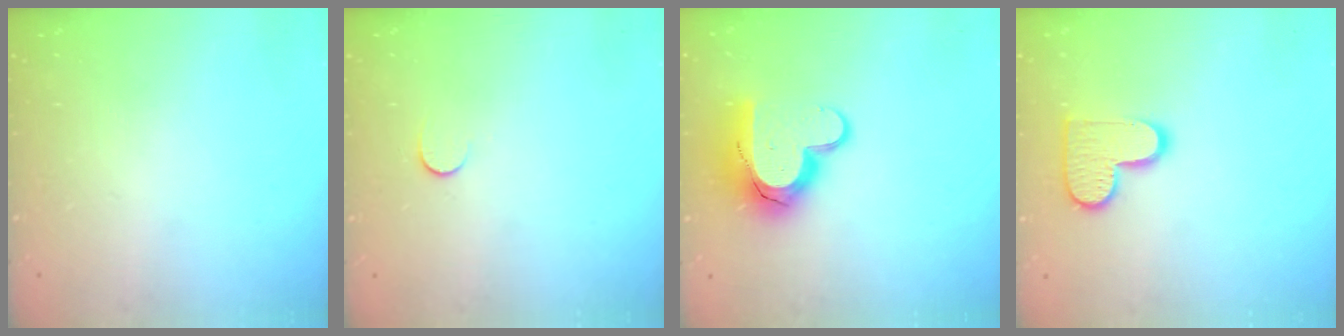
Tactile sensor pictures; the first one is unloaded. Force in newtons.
{"total": 5.2, "press": 5.2, "slide": 0.5}
{"total": 14.1, "press": 14.0, "slide": 1.2}
{"total": 11.7, "press": 11.6, "slide": 0.6}